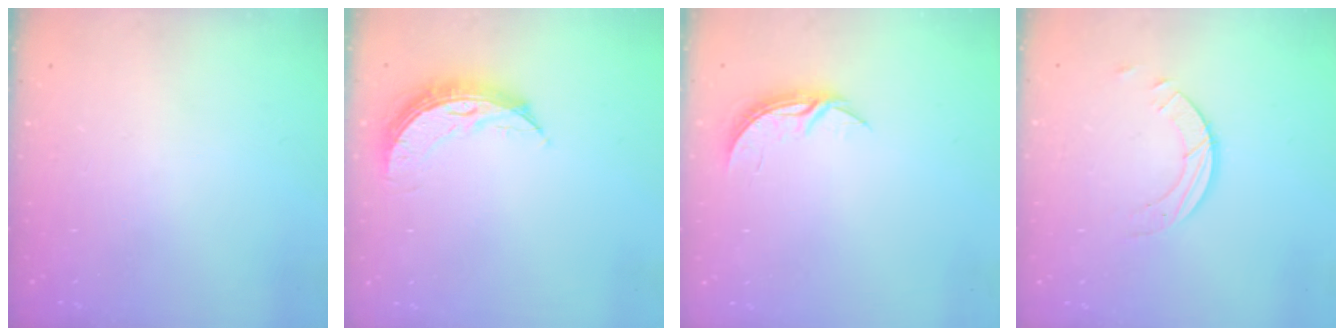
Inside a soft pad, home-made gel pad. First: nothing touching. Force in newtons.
{"total": 9.3, "press": 9.3, "slide": 0.0}
{"total": 4.3, "press": 4.3, "slide": 0.3}
{"total": 3.4, "press": 3.4, "slide": 0.3}